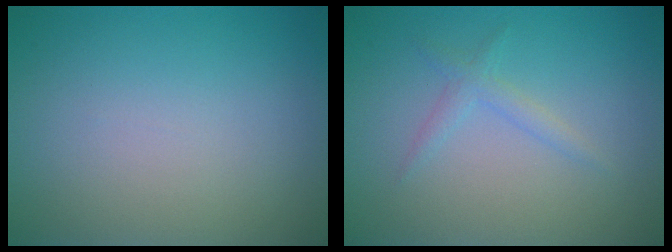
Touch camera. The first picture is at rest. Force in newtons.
{"total": 1.3, "press": 1.3, "slide": 0.0}